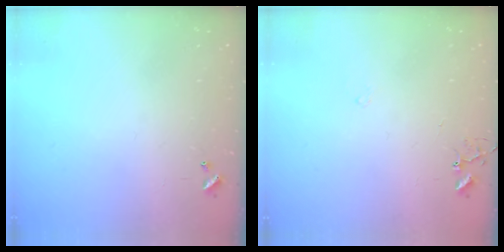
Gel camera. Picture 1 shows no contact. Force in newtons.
{"total": 6.8, "press": 6.8, "slide": 0.5}